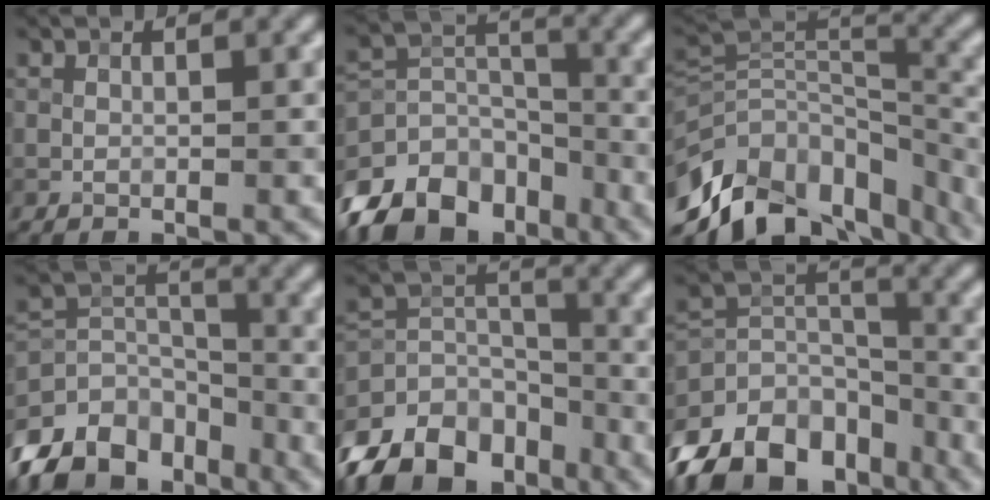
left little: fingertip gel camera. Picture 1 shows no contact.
{"total": 10.2, "force": [-7.1, 5.8, 4.4], "torque": [-0.076, 0.005, -0.136]}
{"total": 12.7, "force": [-8.2, 6.5, 7.2], "torque": [-0.144, 0.013, -0.129]}
{"total": 9.3, "force": [-6.6, 5.2, 3.9], "torque": [-0.074, 0.000, -0.131]}
{"total": 10.1, "force": [-7.2, 5.5, 4.5], "torque": [-0.085, 0.001, -0.139]}
{"total": 11.4, "force": [-7.8, 6.5, 5.2], "torque": [-0.101, 0.007, -0.143]}